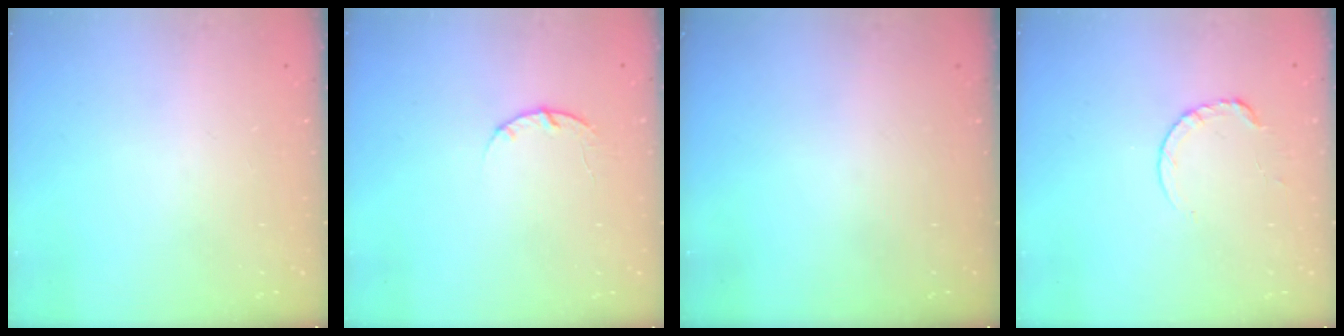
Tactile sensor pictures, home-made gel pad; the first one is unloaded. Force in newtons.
{"total": 3.6, "press": 3.5, "slide": 0.5}
{"total": 0.0}
{"total": 5.9, "press": 5.9, "slide": 0.5}